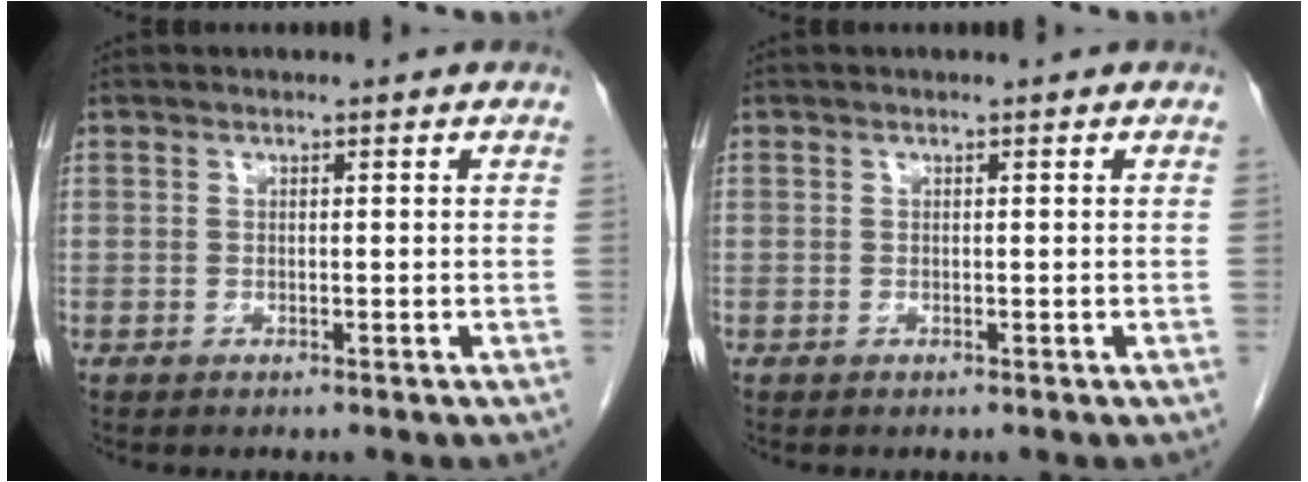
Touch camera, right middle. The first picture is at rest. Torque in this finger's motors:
{"motor_torque": [0.00, 0.00, 0.00, -0.02]}